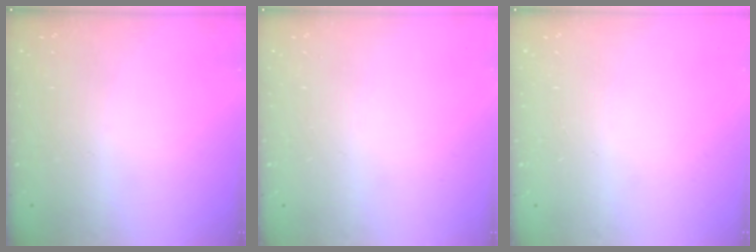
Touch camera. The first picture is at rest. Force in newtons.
{"total": 0.0}
{"total": 0.0}